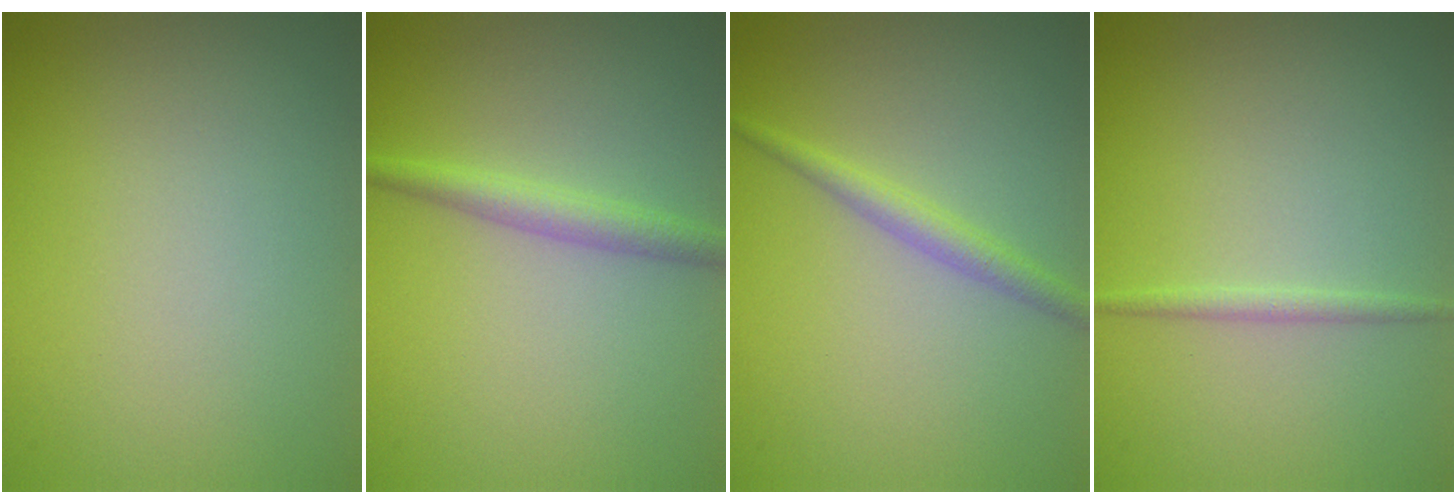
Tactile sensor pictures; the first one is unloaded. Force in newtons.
{"total": 2.2, "press": 2.2, "slide": 0.1}
{"total": 1.9, "press": 1.9, "slide": 0.0}
{"total": 0.9, "press": 0.9, "slide": 0.1}